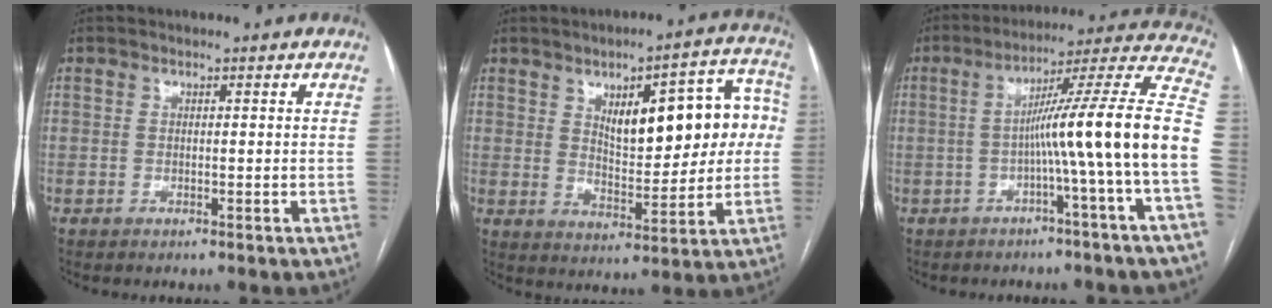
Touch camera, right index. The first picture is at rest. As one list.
[{"total": 15.4, "force": [3.2, 6.0, 13.8], "torque": [-0.179, 0.037, 0.056]}, {"total": 16.3, "force": [-3.1, -2.6, 15.8], "torque": [-0.218, 0.026, -0.059]}]